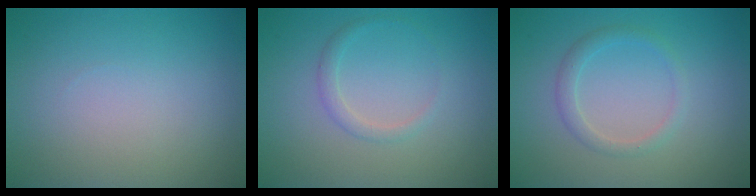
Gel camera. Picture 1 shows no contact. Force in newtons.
{"total": 1.2, "press": 1.2, "slide": 0.1}
{"total": 1.6, "press": 1.6, "slide": 0.1}